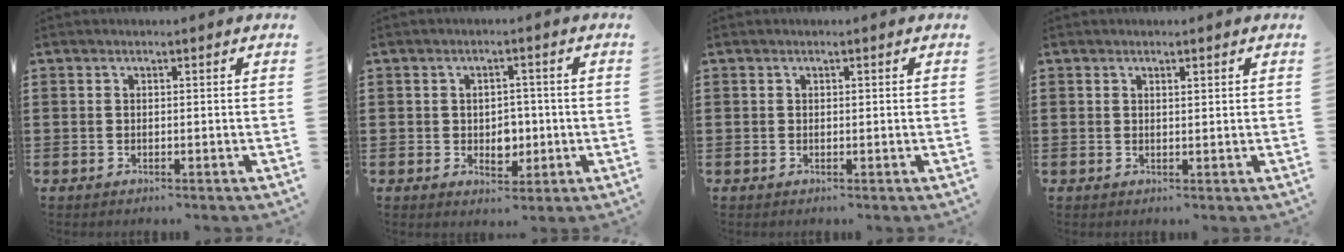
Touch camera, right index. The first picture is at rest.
{"total": 3.4, "force": [-0.3, 2.7, 2.0], "torque": [-0.032, 0.000, -0.013]}
{"total": 0.0}
{"total": 0.6, "force": [0.5, 0.0, 0.4], "torque": [-0.007, 0.000, 0.009]}